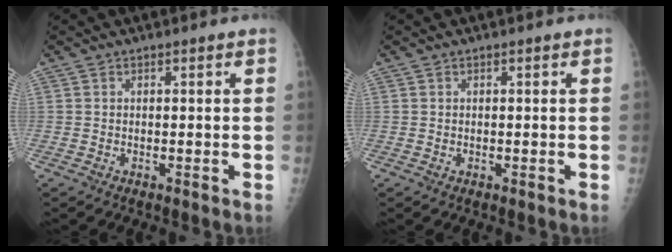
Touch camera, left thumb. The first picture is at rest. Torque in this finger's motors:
{"motor_torque": [-0.18, 0.08, 0.13, 0.01, 0.00]}